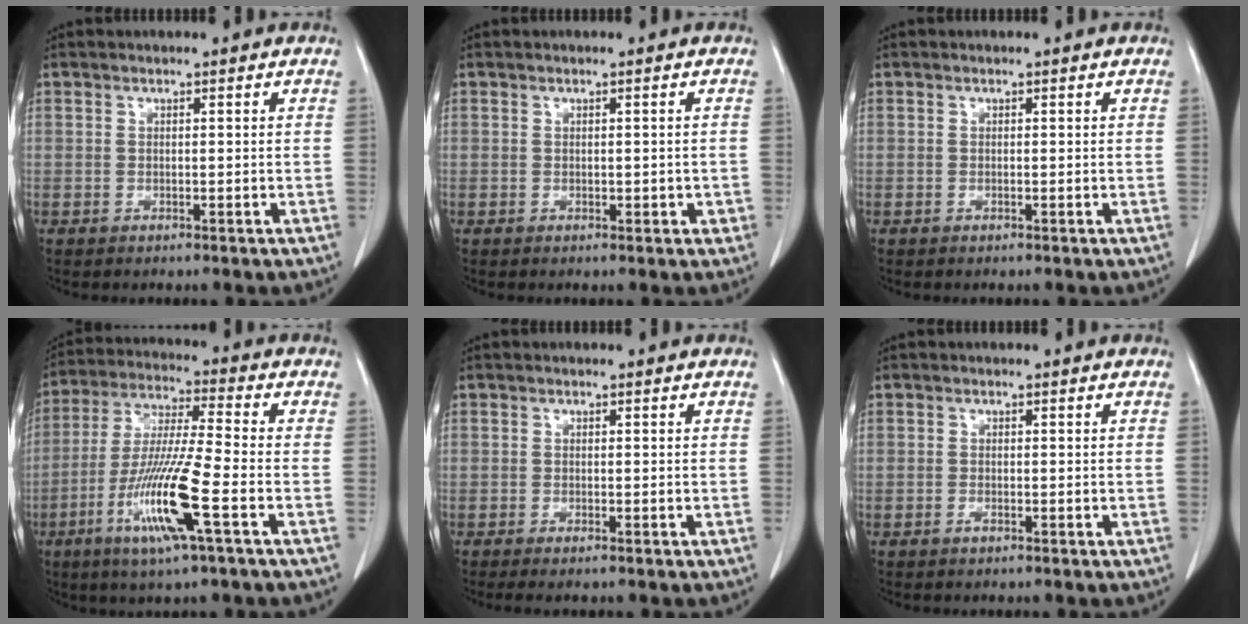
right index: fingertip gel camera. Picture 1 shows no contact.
{"total": 1.6, "force": [-0.3, 1.0, 1.2], "torque": [-0.012, 0.006, 0.001]}
{"total": 0.0}
{"total": 13.6, "force": [-5.3, -0.2, 12.6], "torque": [-0.256, -0.019, -0.103]}
{"total": 2.1, "force": [-1.7, 0.0, 1.2], "torque": [-0.015, -0.005, -0.025]}
{"total": 0.6, "force": [-0.5, 0.1, 0.4], "torque": [-0.007, 0.000, -0.009]}